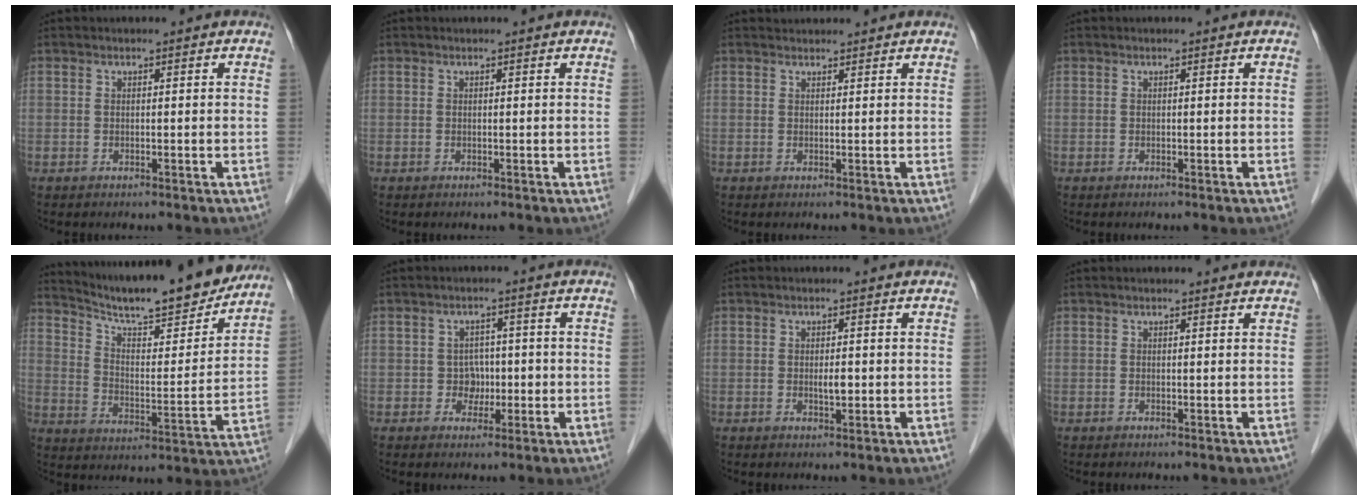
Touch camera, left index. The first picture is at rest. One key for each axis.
{"total": 0.0}
{"total": 1.7, "fx": 1.6, "fy": 0.3, "fz": 0.0, "tx": -0.009, "ty": 0.018, "tz": 0.029}
{"total": 0.0}
{"total": 19.9, "fx": 18.1, "fy": 1.7, "fz": 8.1, "tx": -0.133, "ty": -0.025, "tz": 0.265}
{"total": 3.1, "fx": -0.6, "fy": 2.9, "fz": 1.1, "tx": -0.010, "ty": 0.009, "tz": -0.005}
{"total": 1.6, "fx": -0.2, "fy": 0.6, "fz": 1.5, "tx": -0.026, "ty": -0.002, "tz": -0.001}
{"total": 1.2, "fx": 1.1, "fy": 0.3, "fz": 0.2, "tx": -0.013, "ty": 0.003, "tz": 0.010}